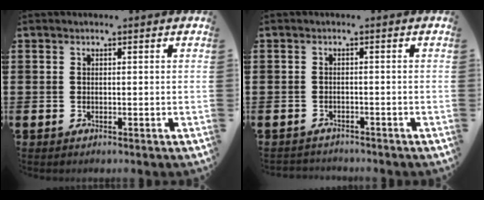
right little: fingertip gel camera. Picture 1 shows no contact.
{"total": 1.1, "force": [-1.1, 0.1, -0.1], "torque": [-0.001, 0.002, -0.024]}